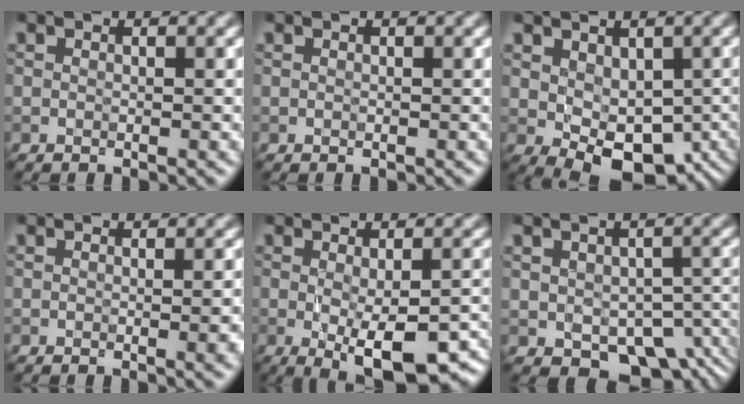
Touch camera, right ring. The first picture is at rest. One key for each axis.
{"total": 0.0}
{"total": 6.4, "fx": -0.8, "fy": 4.0, "fz": 4.9, "tx": -0.080, "ty": -0.018, "tz": -0.004}
{"total": 2.9, "fx": -0.3, "fy": 0.9, "fz": 2.8, "tx": -0.023, "ty": 0.004, "tz": -0.005}
{"total": 7.7, "fx": -2.5, "fy": 2.4, "fz": 6.8, "tx": -0.099, "ty": -0.025, "tz": -0.020}
{"total": 7.5, "fx": -2.7, "fy": 4.7, "fz": 5.1, "tx": -0.070, "ty": -0.020, "tz": -0.029}